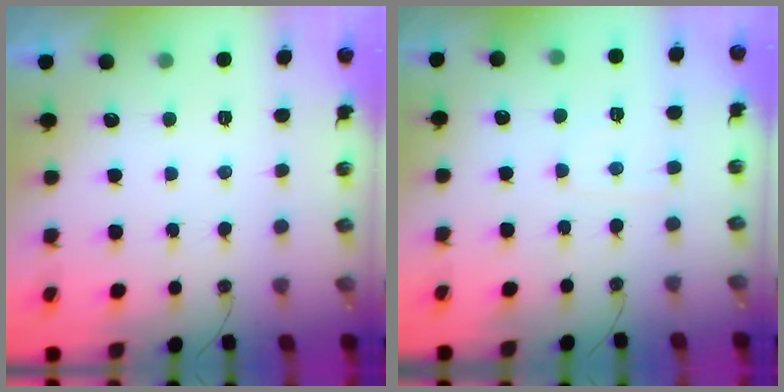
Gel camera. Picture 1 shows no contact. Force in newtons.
{"total": 4.1, "press": 4.1, "slide": 0.4}